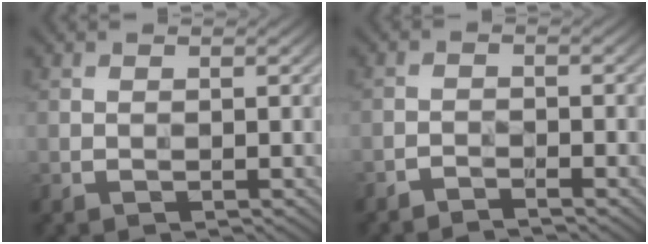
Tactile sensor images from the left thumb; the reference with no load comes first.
{"total": 1.6, "force": [-1.5, -0.5, -0.4], "torque": [0.009, 0.002, -0.034]}